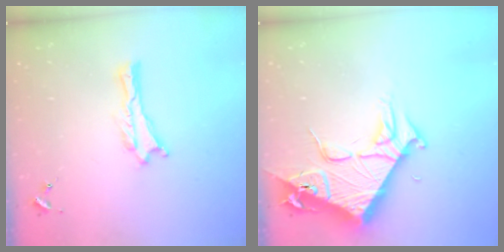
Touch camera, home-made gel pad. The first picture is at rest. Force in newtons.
{"total": 9.2, "press": 9.2, "slide": 0.9}